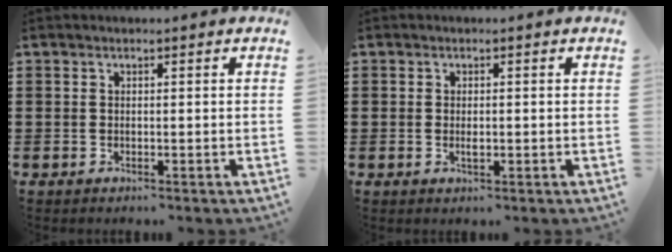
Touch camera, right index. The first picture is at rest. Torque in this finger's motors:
{"motor_torque": [0.01, 0.78, -0.01, 0.00]}